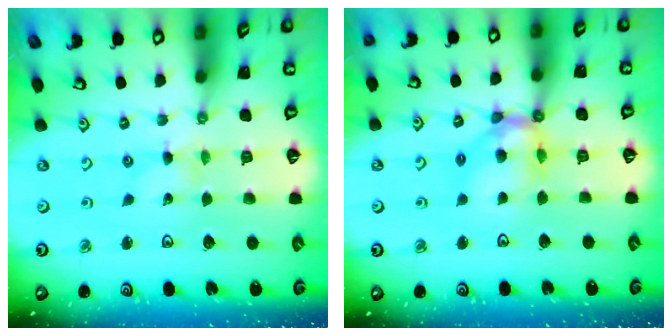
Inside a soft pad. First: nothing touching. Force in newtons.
{"total": 11.9, "press": 11.8, "slide": 1.4}